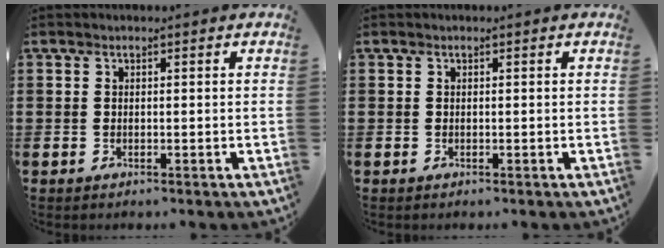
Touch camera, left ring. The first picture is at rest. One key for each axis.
{"total": 0.0}